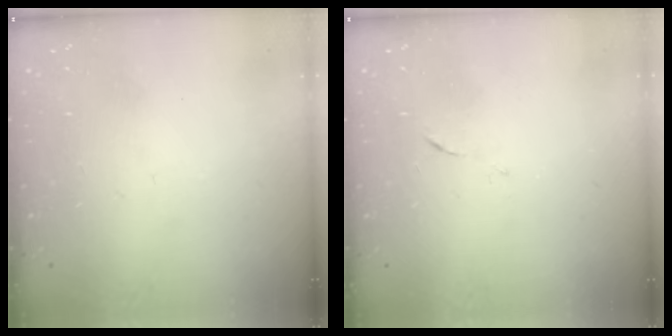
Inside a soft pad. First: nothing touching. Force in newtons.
{"total": 5.0, "press": 5.0, "slide": 0.3}